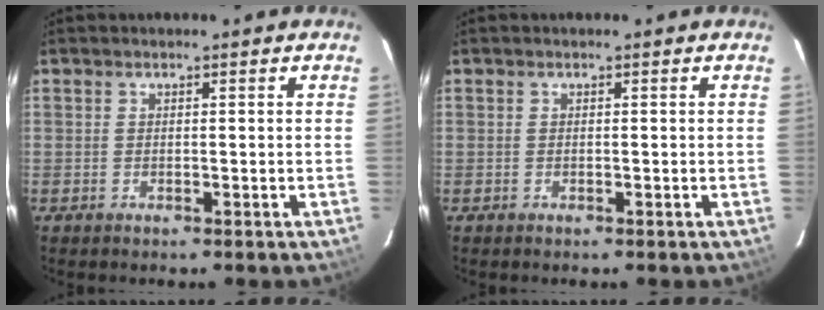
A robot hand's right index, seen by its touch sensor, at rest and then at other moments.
{"total": 0.0}